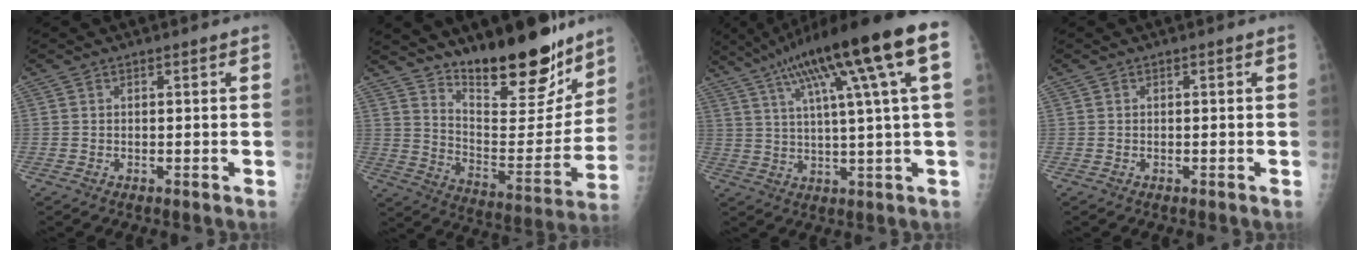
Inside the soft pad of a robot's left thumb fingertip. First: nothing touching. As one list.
[{"total": 21.8, "force": [16.2, 7.3, 12.6], "torque": [-0.140, -0.111, 0.259]}, {"total": 20.2, "force": [8.5, 1.8, 18.2], "torque": [-0.296, 0.012, 0.131]}, {"total": 0.0}]